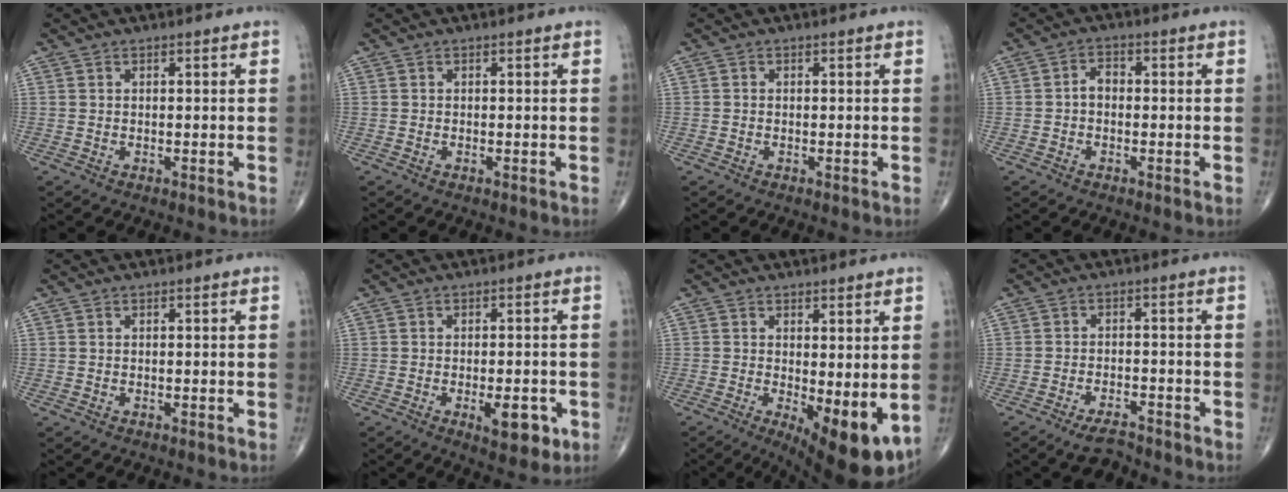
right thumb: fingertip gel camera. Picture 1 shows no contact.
{"total": 0.0}
{"total": 0.0}
{"total": 2.7, "force": [-0.5, 1.9, 1.8], "torque": [-0.022, 0.015, -0.017]}
{"total": 0.0}
{"total": 7.5, "force": [-3.3, 2.9, 6.1], "torque": [-0.070, 0.009, -0.042]}
{"total": 10.7, "force": [-1.8, 3.8, 9.8], "torque": [-0.135, -0.027, -0.014]}
{"total": 4.2, "force": [-3.6, 1.3, 1.8], "torque": [-0.034, 0.012, -0.063]}